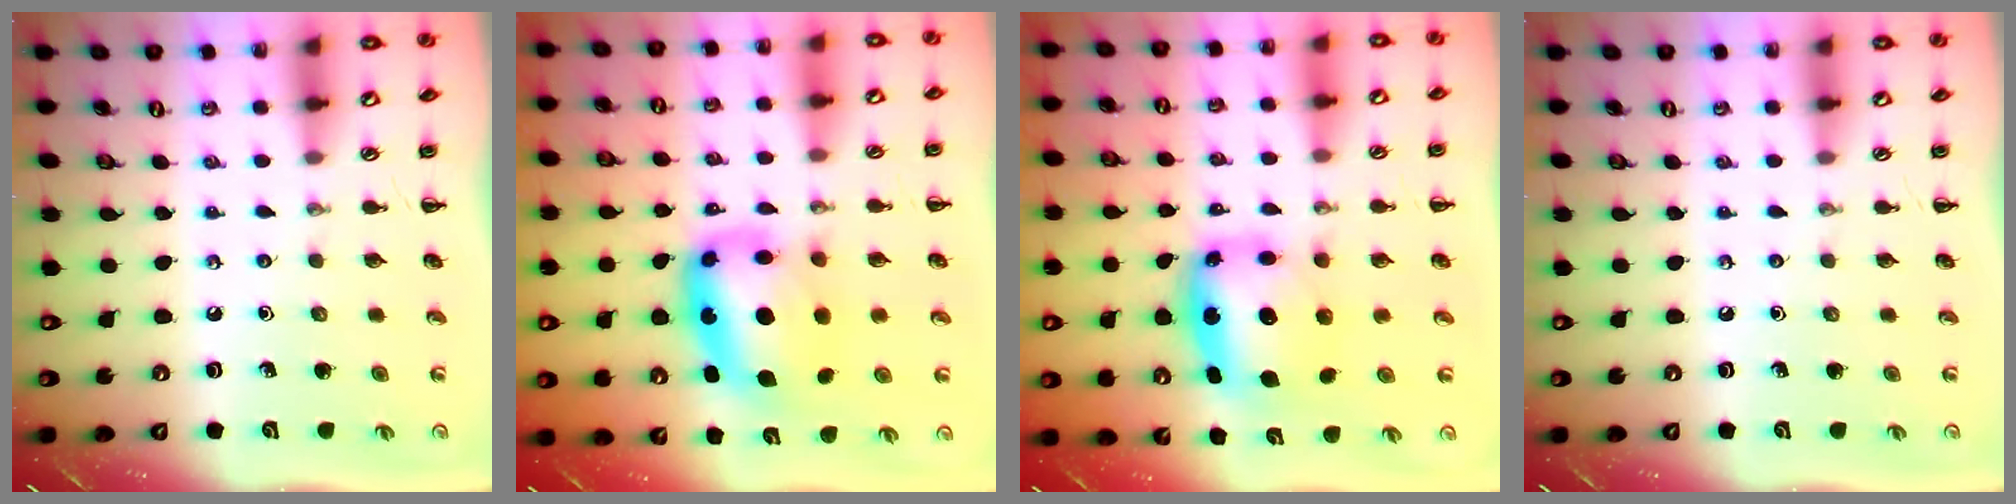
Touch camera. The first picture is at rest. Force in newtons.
{"total": 11.7, "press": 11.4, "slide": 2.9}
{"total": 6.3, "press": 6.1, "slide": 1.6}
{"total": 0.0}